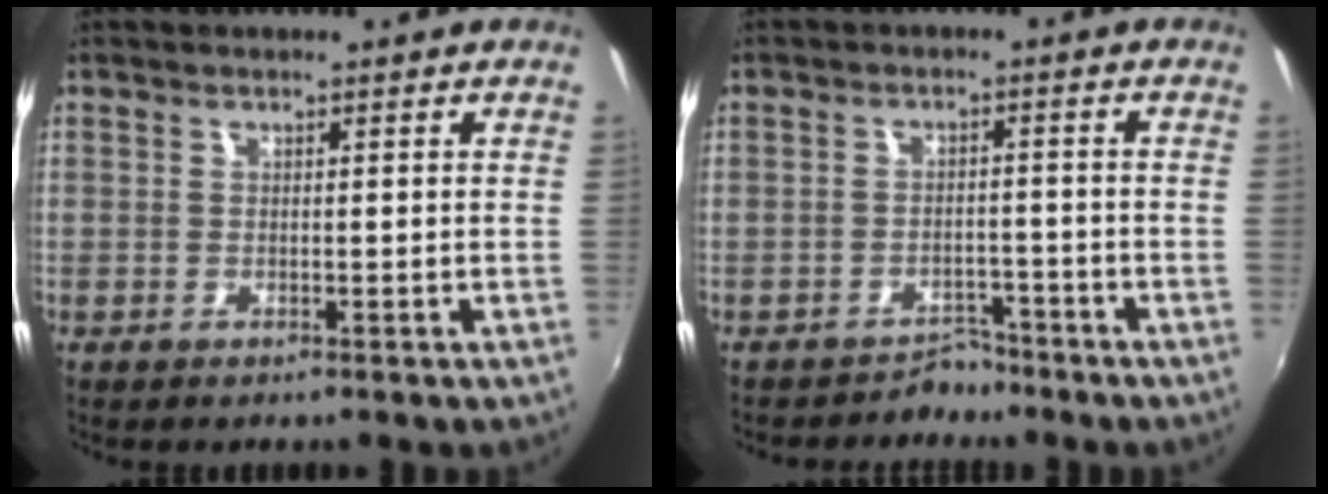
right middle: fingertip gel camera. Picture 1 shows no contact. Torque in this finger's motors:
{"motor_torque": [-0.33, -0.29, -0.04, -0.07]}